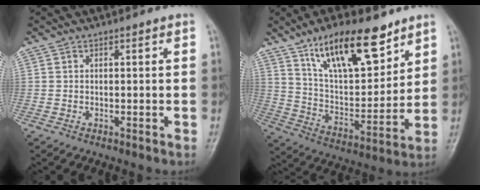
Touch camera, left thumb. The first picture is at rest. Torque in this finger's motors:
{"motor_torque": [0.31, 0.45, 1.05, -1.70, 0.28]}